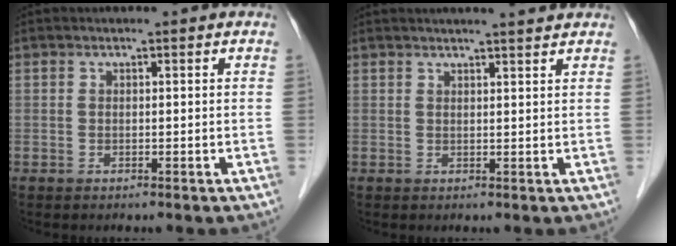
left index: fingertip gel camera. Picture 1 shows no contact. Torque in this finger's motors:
{"motor_torque": [-0.04, -0.94, 0.13, 0.01]}